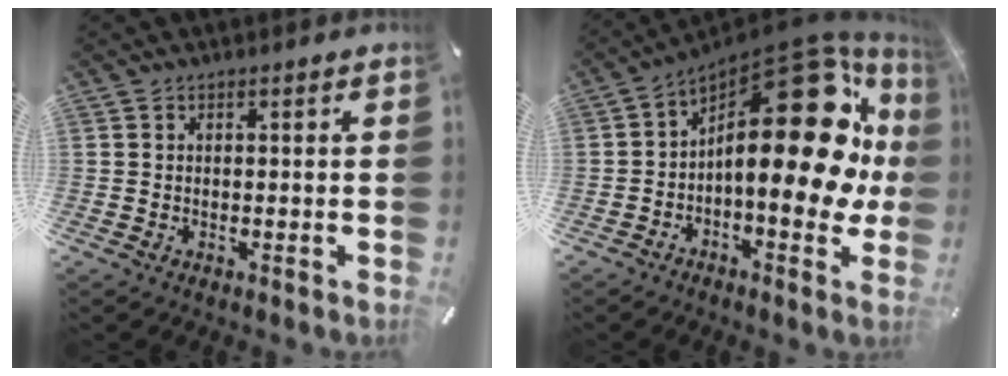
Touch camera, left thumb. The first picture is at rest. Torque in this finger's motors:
{"motor_torque": [1.83, 3.17, 2.77, 0.00, 0.79]}